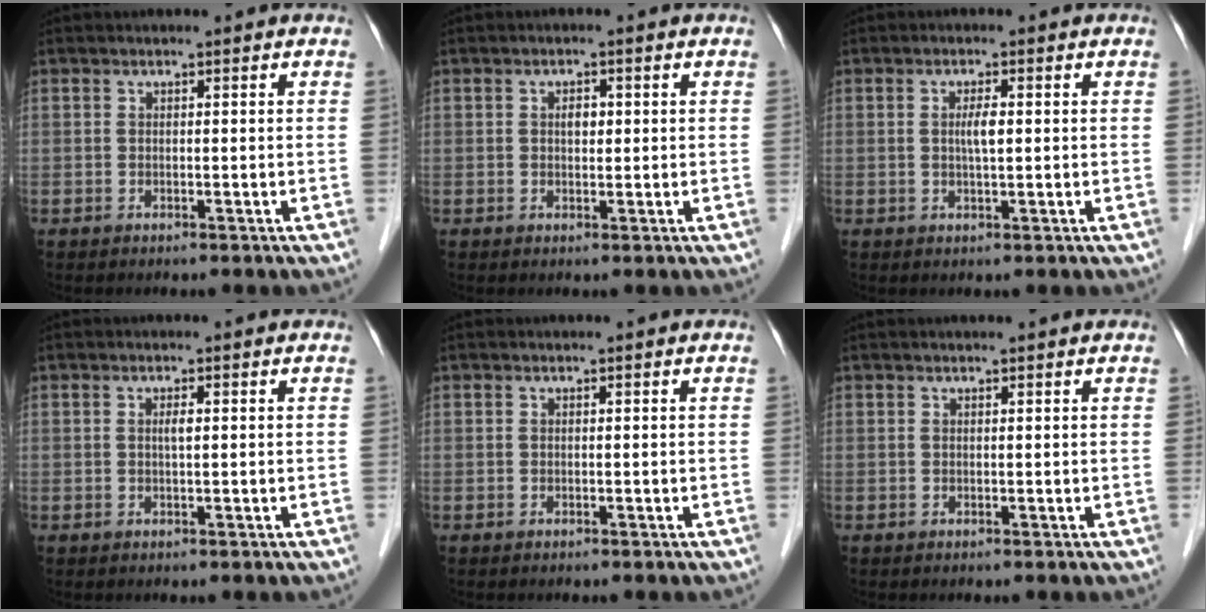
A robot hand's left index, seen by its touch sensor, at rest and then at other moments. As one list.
[{"total": 1.7, "force": [0.1, 1.0, 1.3], "torque": [-0.022, -0.002, 0.001]}, {"total": 2.2, "force": [0.0, 0.3, 2.2], "torque": [-0.042, -0.003, 0.000]}, {"total": 1.0, "force": [-0.1, 0.1, 1.0], "torque": [-0.019, -0.003, -0.002]}, {"total": 0.0}, {"total": 1.7, "force": [1.5, 0.1, 0.8], "torque": [-0.007, 0.016, 0.020]}]